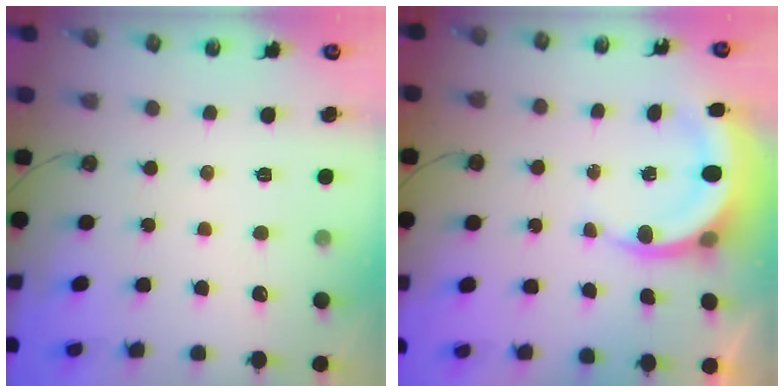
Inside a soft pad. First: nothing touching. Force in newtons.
{"total": 6.3, "press": 6.0, "slide": 2.0}